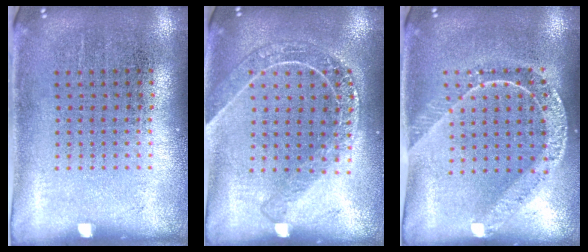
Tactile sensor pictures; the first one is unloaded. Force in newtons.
{"total": 1.8, "press": 1.6, "slide": 0.7}
{"total": 1.7, "press": 1.5, "slide": 0.8}